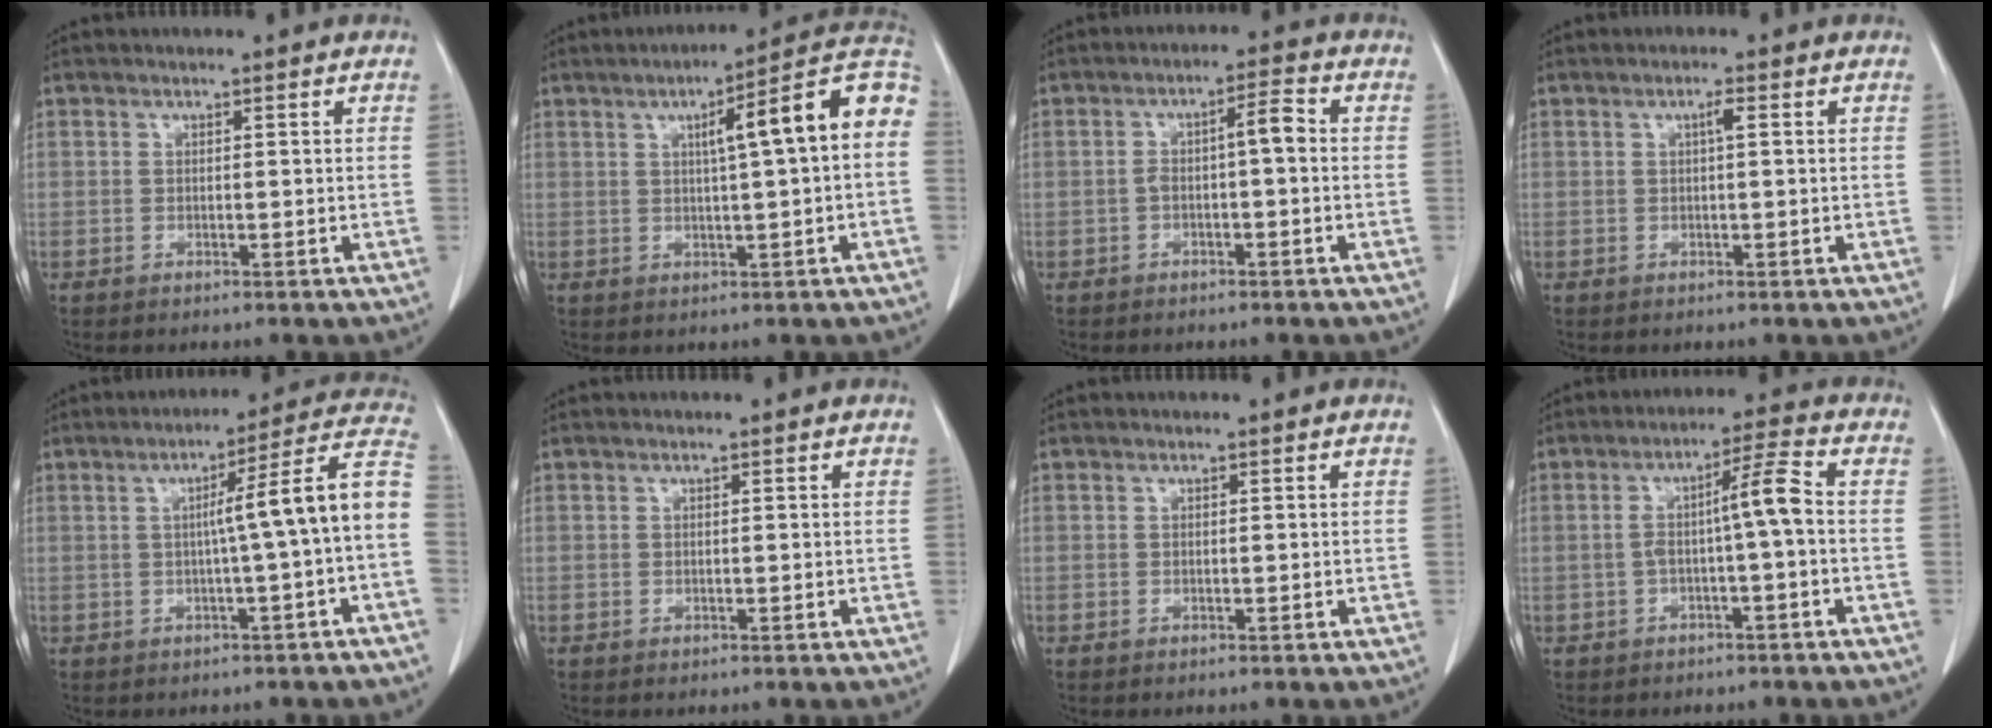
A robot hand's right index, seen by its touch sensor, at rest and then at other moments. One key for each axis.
{"total": 12.0, "fx": 2.1, "fy": 0.5, "fz": 11.8, "tx": -0.161, "ty": 0.033, "tz": 0.023}
{"total": 4.1, "fx": -0.3, "fy": 0.7, "fz": 4.0, "tx": -0.065, "ty": 0.018, "tz": -0.006}
{"total": 1.2, "fx": 0.3, "fy": 0.1, "fz": 1.2, "tx": -0.024, "ty": 0.003, "tz": 0.005}
{"total": 10.4, "fx": -0.9, "fy": -1.3, "fz": 10.3, "tx": -0.134, "ty": 0.026, "tz": -0.017}
{"total": 0.0}
{"total": 0.0}
{"total": 5.5, "fx": -0.5, "fy": -0.1, "fz": 5.4, "tx": -0.090, "ty": 0.023, "tz": -0.007}